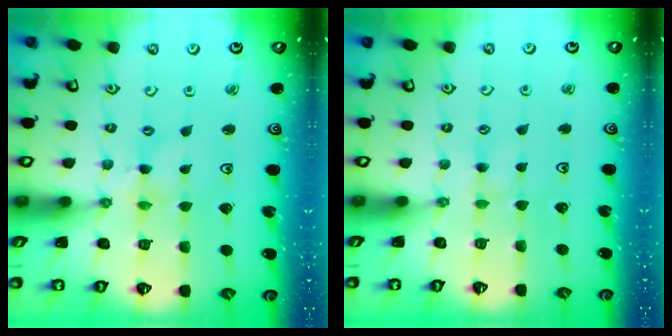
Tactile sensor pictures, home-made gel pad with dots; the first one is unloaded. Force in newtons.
{"total": 1.8, "press": 1.7, "slide": 0.3}